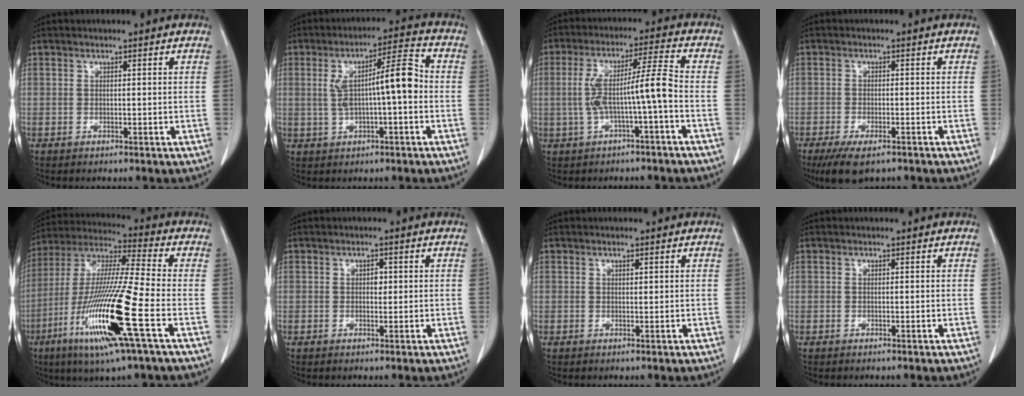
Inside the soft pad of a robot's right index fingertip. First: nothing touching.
{"total": 9.2, "force": [-0.1, 1.3, 9.1], "torque": [-0.154, 0.025, -0.002]}
{"total": 8.4, "force": [-1.6, -0.1, 8.2], "torque": [-0.158, 0.028, -0.024]}
{"total": 6.9, "force": [-4.9, 2.2, 4.2], "torque": [-0.071, -0.013, -0.079]}
{"total": 19.4, "force": [-7.1, 0.0, 18.1], "torque": [-0.385, -0.035, -0.142]}
{"total": 1.1, "force": [0.2, 0.7, 0.9], "torque": [-0.011, 0.002, 0.002]}
{"total": 0.5, "force": [0.3, 0.1, 0.4], "torque": [-0.010, -0.003, 0.006]}
{"total": 0.0}